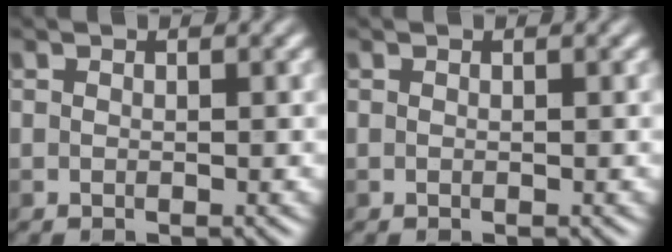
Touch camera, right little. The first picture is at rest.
{"total": 0.0}